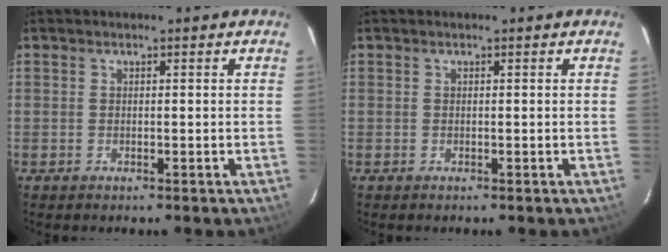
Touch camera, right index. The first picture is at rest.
{"total": 0.0}